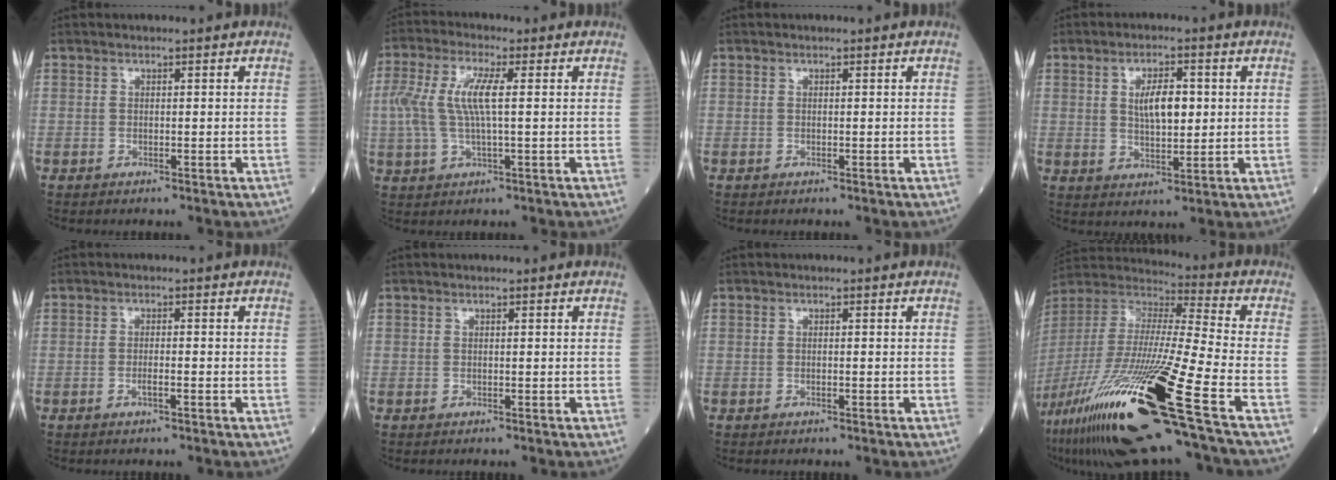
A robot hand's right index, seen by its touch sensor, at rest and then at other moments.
{"total": 7.5, "force": [0.9, 1.7, 7.3], "torque": [-0.172, 0.013, 0.016]}
{"total": 0.0}
{"total": 6.0, "force": [1.2, 2.2, 5.5], "torque": [-0.093, 0.003, 0.024]}
{"total": 1.1, "force": [-0.5, 0.1, 1.0], "torque": [-0.020, 0.000, -0.008]}
{"total": 0.0}
{"total": 0.7, "force": [-0.2, 0.1, 0.6], "torque": [-0.013, 0.000, -0.003]}
{"total": 32.1, "force": [-17.4, 1.8, 26.8], "torque": [-0.567, -0.072, -0.332]}